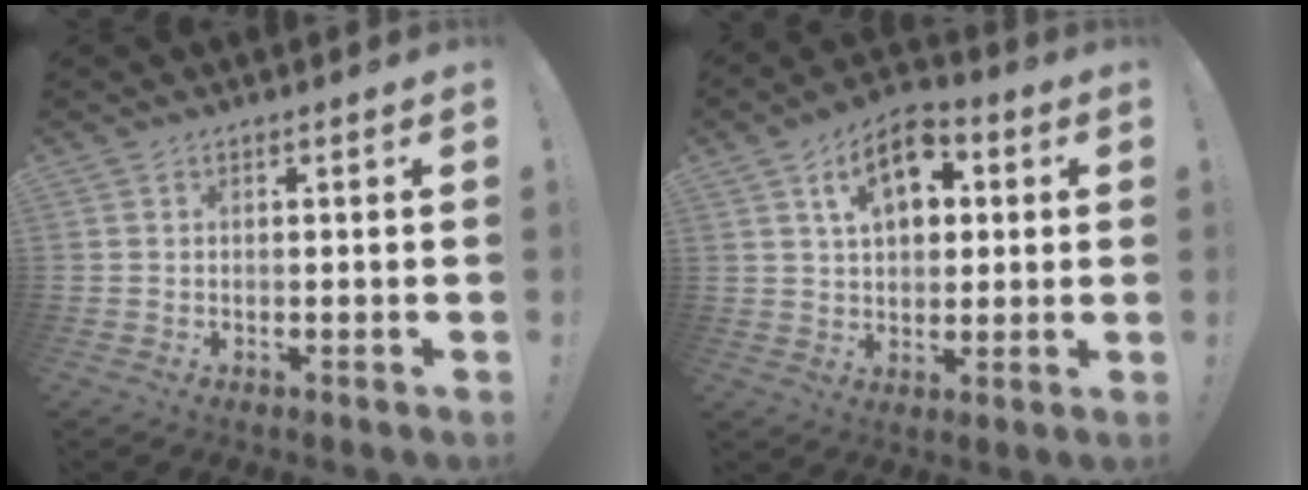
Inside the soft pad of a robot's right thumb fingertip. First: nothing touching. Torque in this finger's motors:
{"motor_torque": [0.30, 1.40, 0.59, 0.59, 0.30]}